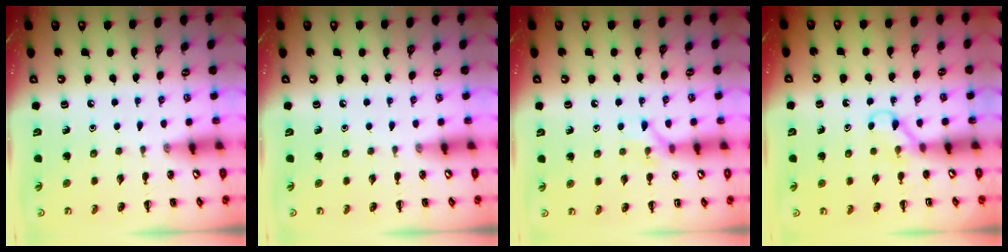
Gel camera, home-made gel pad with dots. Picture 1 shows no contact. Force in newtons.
{"total": 0.0}
{"total": 7.0, "press": 6.9, "slide": 0.7}
{"total": 4.1, "press": 4.0, "slide": 1.2}